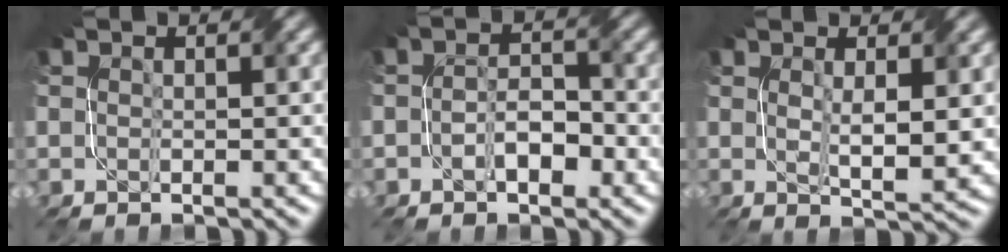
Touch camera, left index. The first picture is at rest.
{"total": 2.8, "force": [-1.2, 1.4, 2.0], "torque": [-0.035, 0.006, -0.021]}
{"total": 3.2, "force": [0.7, 0.7, 3.1], "torque": [-0.057, -0.005, 0.017]}